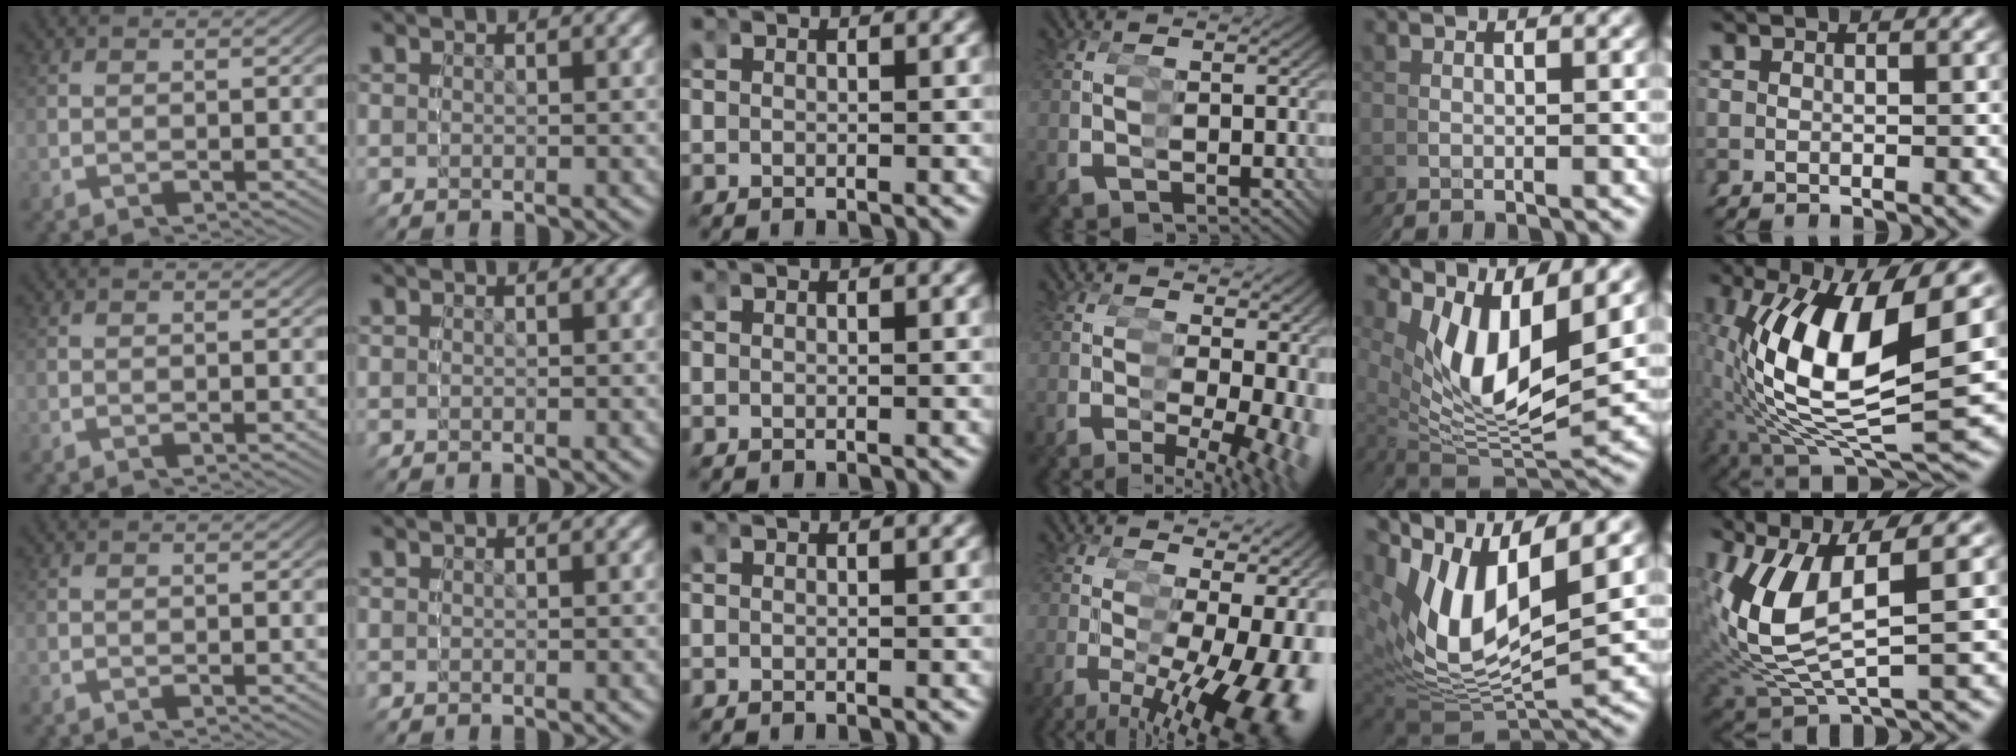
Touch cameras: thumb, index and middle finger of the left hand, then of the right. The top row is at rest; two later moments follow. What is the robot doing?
{"motion": "grasp_and_lifting", "object": "condiment"}